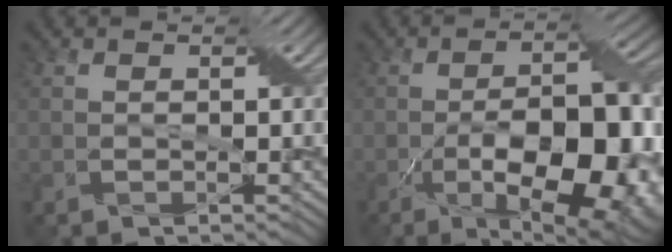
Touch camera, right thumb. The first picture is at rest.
{"total": 16.5, "force": [-5.4, 6.9, 13.9], "torque": [-0.198, -0.004, -0.080]}